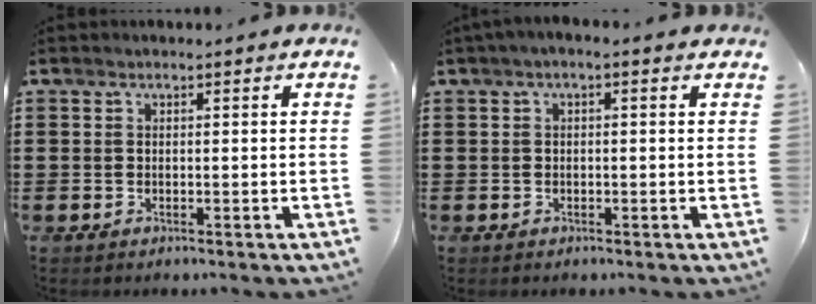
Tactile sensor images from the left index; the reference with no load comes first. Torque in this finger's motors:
{"motor_torque": [2.14, 0.00, 0.59, 0.11]}